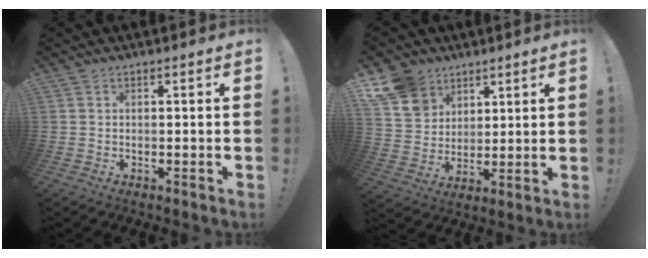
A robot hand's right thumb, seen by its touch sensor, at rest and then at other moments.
{"total": 13.0, "force": [7.7, 9.6, 4.1], "torque": [-0.073, -0.047, 0.156]}